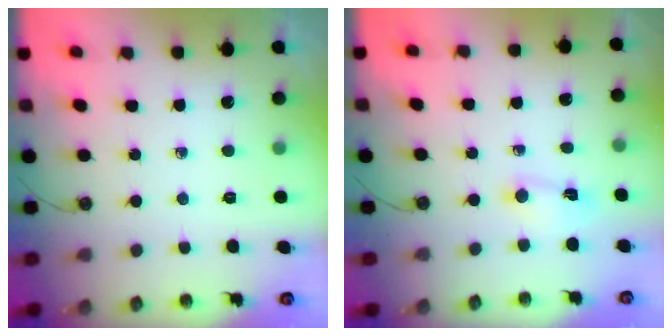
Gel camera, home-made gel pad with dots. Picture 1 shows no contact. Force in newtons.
{"total": 2.7, "press": 2.7, "slide": 0.3}